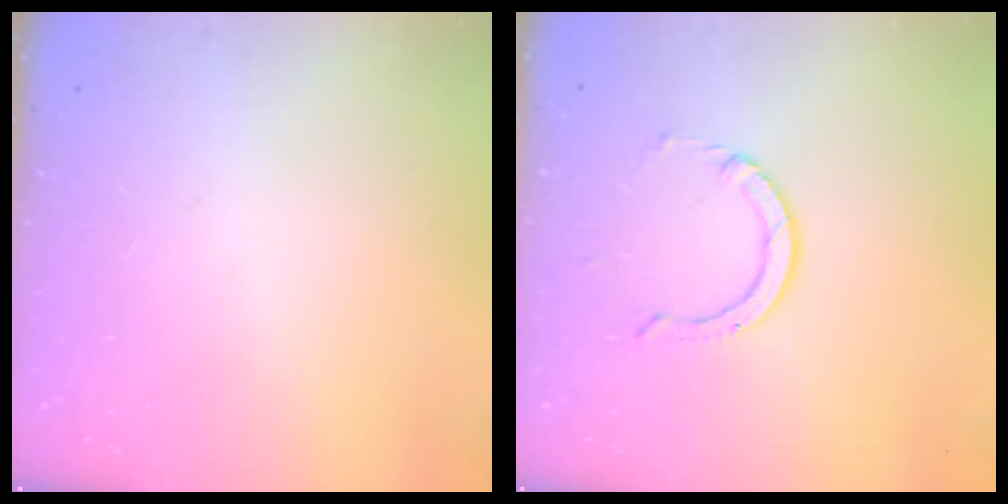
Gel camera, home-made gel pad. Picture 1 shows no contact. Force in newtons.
{"total": 3.3, "press": 3.3, "slide": 0.3}